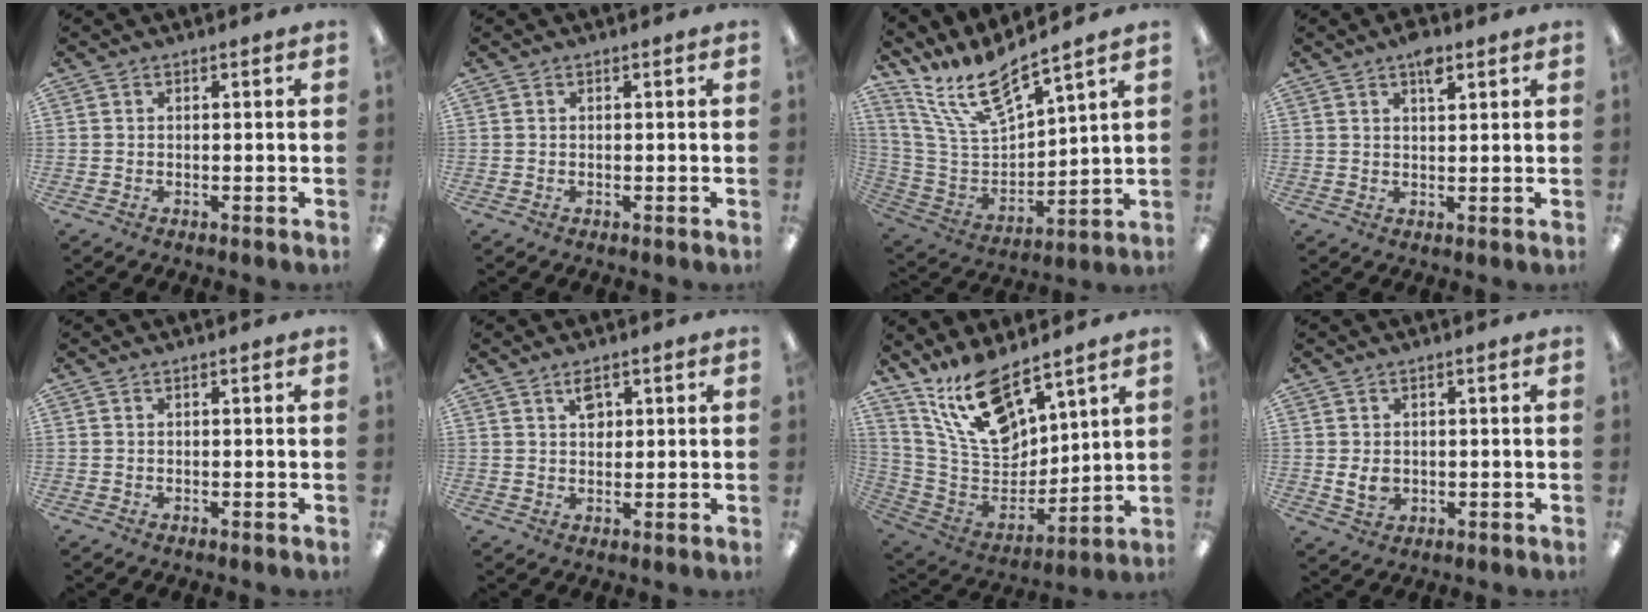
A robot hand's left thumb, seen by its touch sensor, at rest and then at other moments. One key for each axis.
{"total": 0.0}
{"total": 15.0, "fx": 11.9, "fy": 4.1, "fz": 8.1, "tx": -0.193, "ty": -0.074, "tz": 0.213}
{"total": 4.3, "fx": 2.7, "fy": 1.7, "fz": 2.8, "tx": -0.037, "ty": -0.008, "tz": 0.043}
{"total": 0.0}
{"total": 3.7, "fx": 2.2, "fy": 2.2, "fz": 2.0, "tx": -0.020, "ty": -0.008, "tz": 0.036}
{"total": 17.0, "fx": 12.5, "fy": 7.5, "fz": 8.8, "tx": -0.173, "ty": -0.064, "tz": 0.229}
{"total": 3.4, "fx": 0.4, "fy": 2.6, "fz": 2.2, "tx": -0.039, "ty": -0.003, "tz": 0.005}